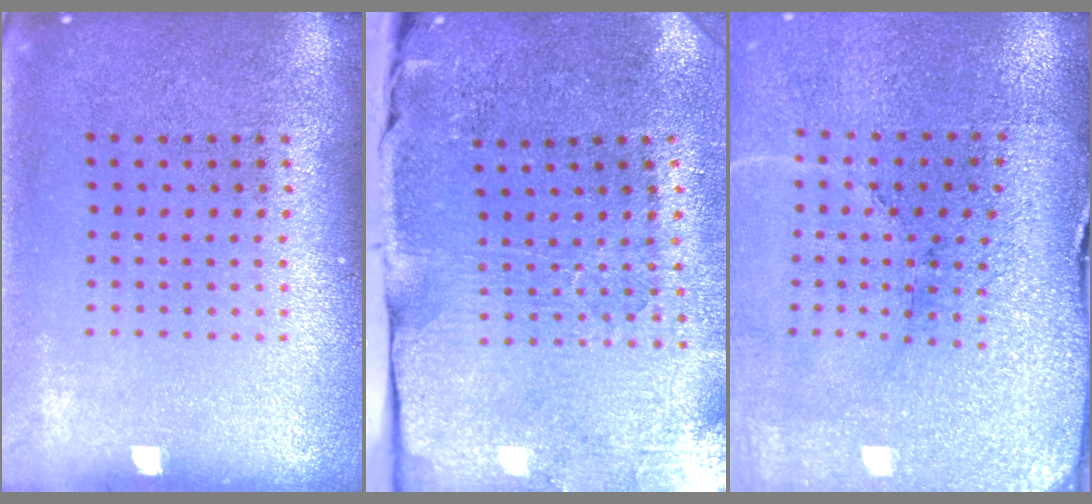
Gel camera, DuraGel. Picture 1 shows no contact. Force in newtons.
{"total": 4.2, "press": 3.7, "slide": 2.1}
{"total": 3.5, "press": 3.5, "slide": 0.4}